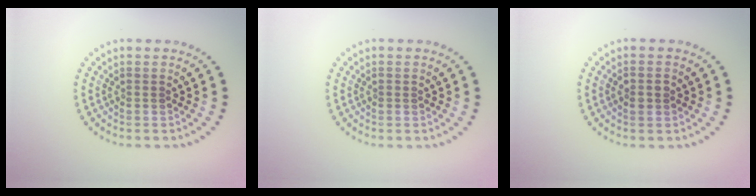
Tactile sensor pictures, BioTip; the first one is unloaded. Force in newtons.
{"total": 0.0}
{"total": 1.0, "press": 1.0, "slide": 0.2}